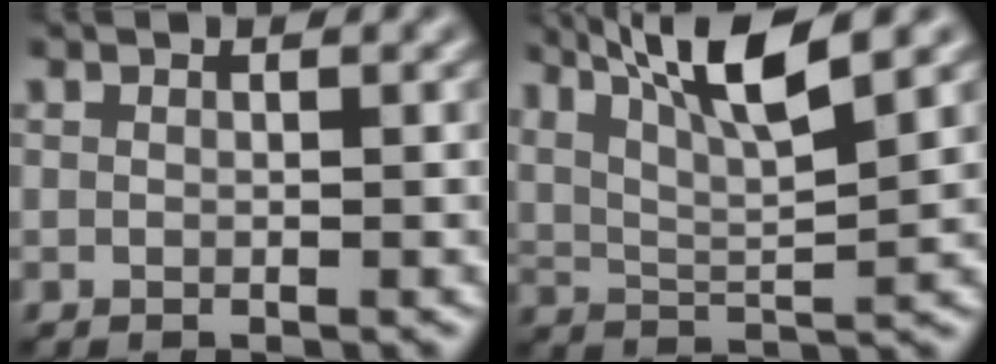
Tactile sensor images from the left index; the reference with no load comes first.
{"total": 8.4, "force": [5.0, 1.7, 6.5], "torque": [-0.116, 0.013, 0.093]}